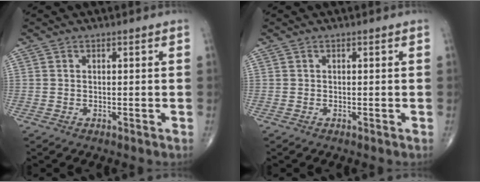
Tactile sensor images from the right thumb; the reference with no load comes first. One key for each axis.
{"total": 0.0}